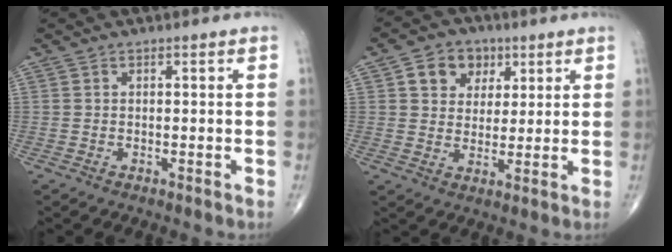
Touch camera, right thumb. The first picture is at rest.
{"total": 8.0, "force": [3.3, 6.4, 3.5], "torque": [-0.017, -0.007, 0.049]}